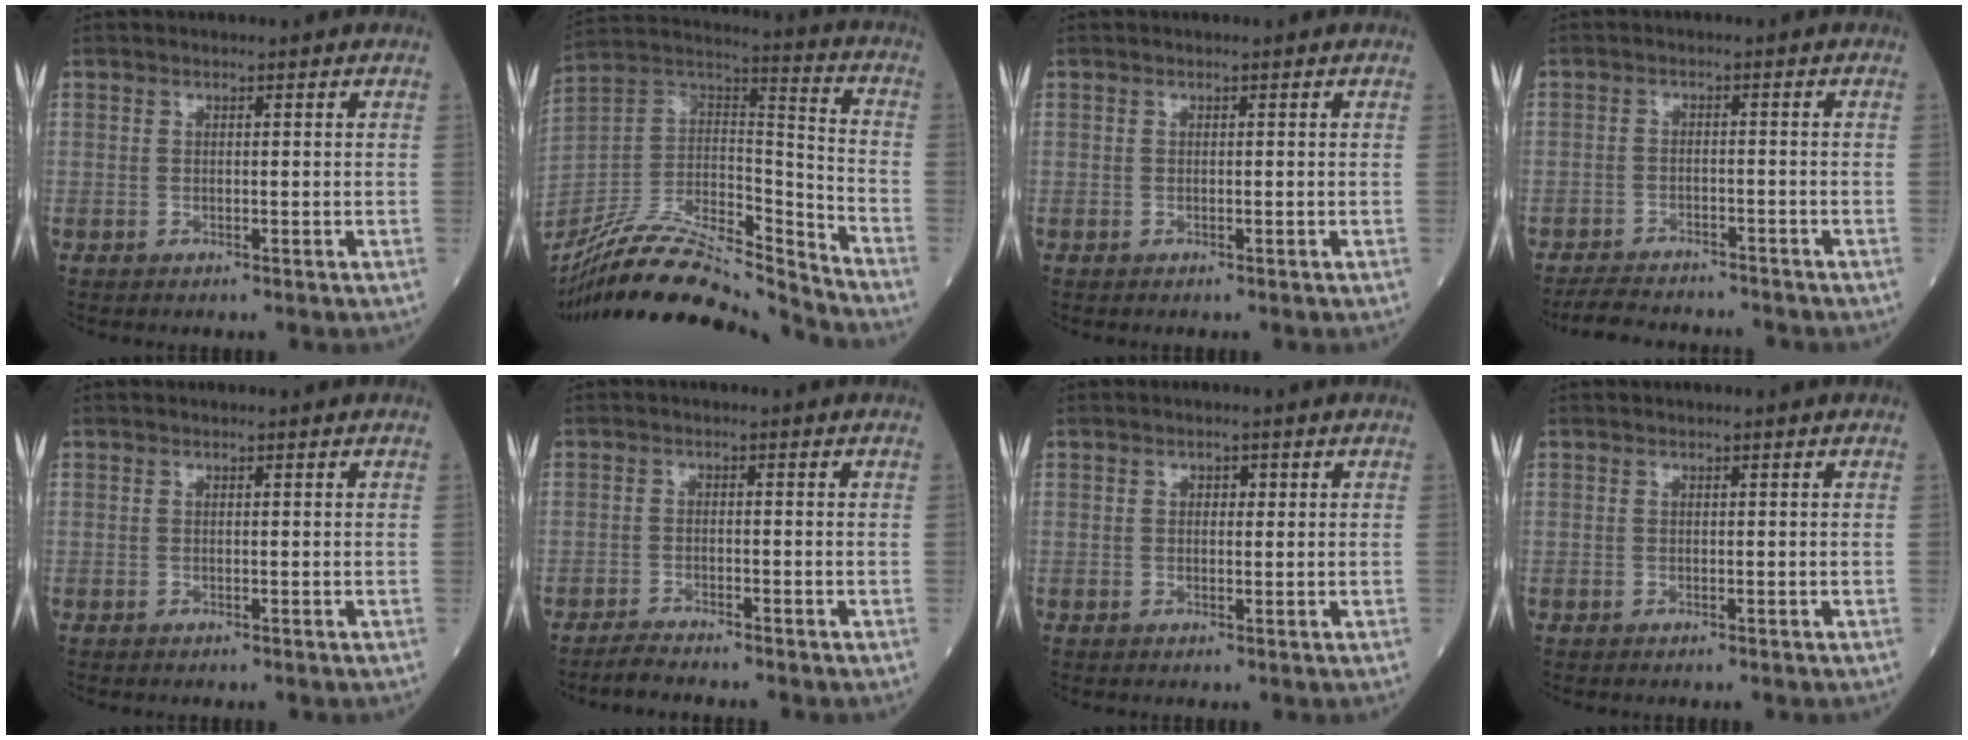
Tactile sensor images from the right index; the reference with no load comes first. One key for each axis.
{"total": 23.4, "fx": -21.4, "fy": 2.7, "fz": 9.1, "tx": -0.195, "ty": 0.007, "tz": -0.376}
{"total": 0.0}
{"total": 7.3, "fx": -6.8, "fy": 1.9, "fz": 1.8, "tx": -0.025, "ty": -0.006, "tz": -0.104}
{"total": 0.0}
{"total": 2.7, "fx": -2.6, "fy": -0.3, "fz": 0.6, "tx": -0.019, "ty": -0.011, "tz": -0.050}
{"total": 1.4, "fx": 0.4, "fy": 0.9, "fz": 1.0, "tx": -0.014, "ty": 0.002, "tz": 0.004}
{"total": 0.0}